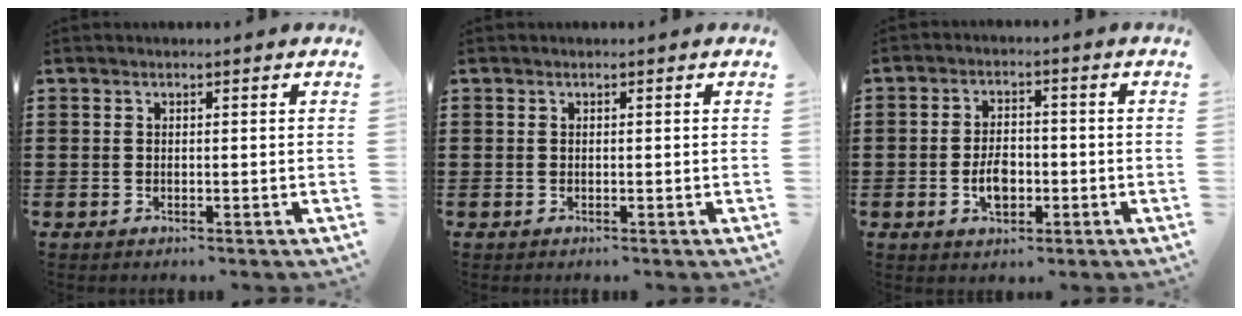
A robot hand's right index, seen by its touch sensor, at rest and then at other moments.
{"total": 0.0}
{"total": 4.7, "force": [-1.3, 2.8, 3.5], "torque": [-0.071, -0.002, -0.028]}